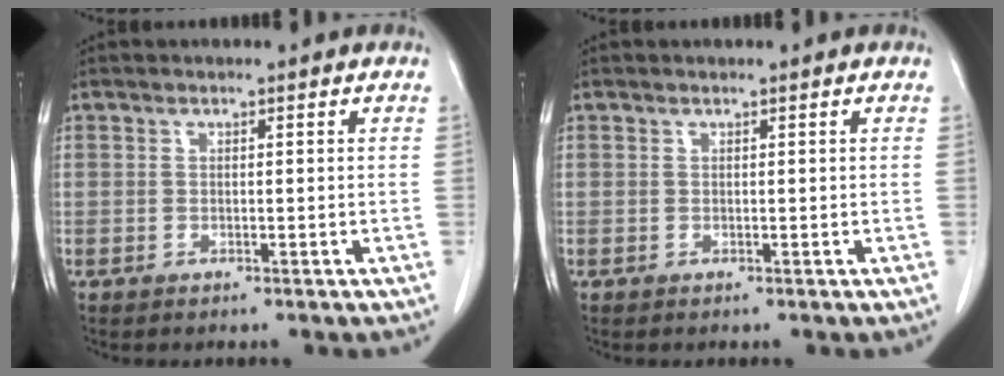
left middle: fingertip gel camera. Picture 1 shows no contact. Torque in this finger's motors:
{"motor_torque": [-0.09, 0.09, -0.12, 0.01]}